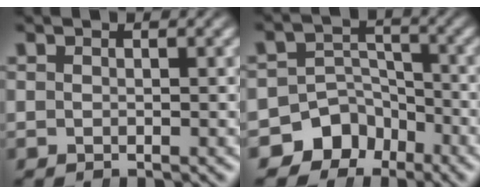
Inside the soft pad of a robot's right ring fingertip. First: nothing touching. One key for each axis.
{"total": 9.3, "fx": -4.7, "fy": 7.5, "fz": 2.8, "tx": -0.037, "ty": -0.025, "tz": -0.080}